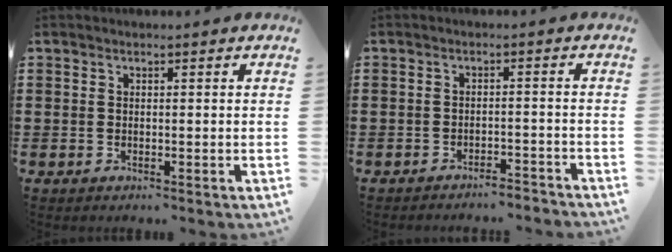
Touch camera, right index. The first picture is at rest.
{"total": 2.6, "force": [-2.6, -0.1, 0.2], "torque": [-0.009, 0.000, -0.056]}